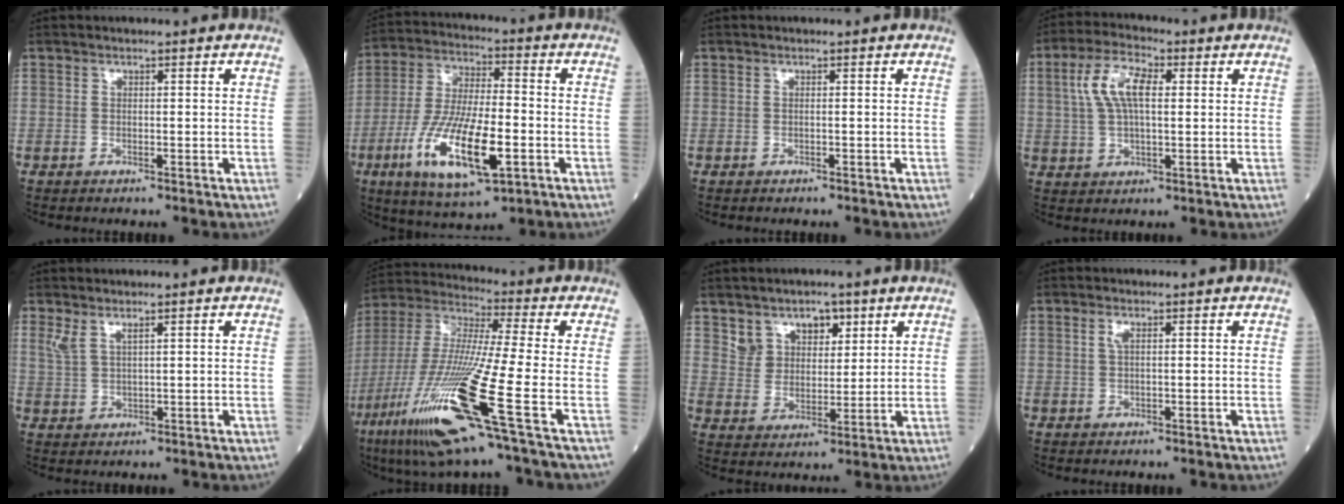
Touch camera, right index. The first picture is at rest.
{"total": 15.8, "force": [-5.4, 4.0, 14.3], "torque": [-0.289, -0.019, -0.091]}
{"total": 0.0}
{"total": 8.2, "force": [2.0, 3.1, 7.3], "torque": [-0.154, 0.020, 0.038]}
{"total": 2.5, "force": [1.7, 0.5, 1.7], "torque": [-0.046, 0.008, 0.044]}
{"total": 20.1, "force": [-9.2, -0.6, 17.8], "torque": [-0.398, -0.053, -0.183]}
{"total": 6.3, "force": [3.9, 4.4, 2.3], "torque": [-0.035, 0.014, 0.076]}
{"total": 1.1, "force": [0.4, 0.3, 0.9], "torque": [-0.023, 0.003, 0.008]}